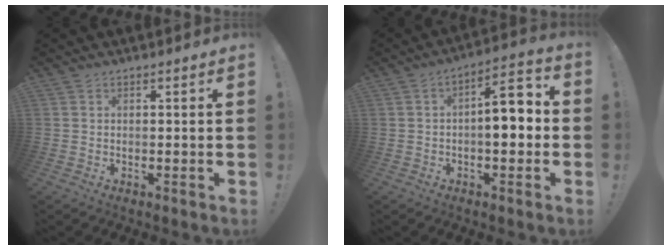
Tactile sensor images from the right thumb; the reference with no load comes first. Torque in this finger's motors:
{"motor_torque": [0.05, 0.39, 0.11, 0.00, 0.07]}